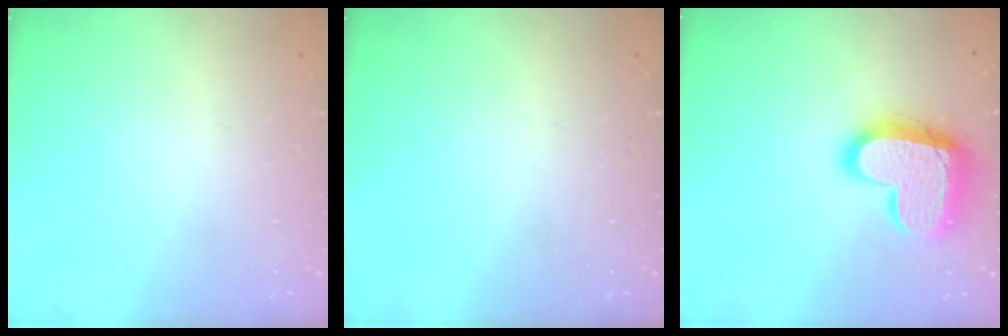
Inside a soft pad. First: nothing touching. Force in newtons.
{"total": 0.0}
{"total": 18.4, "press": 18.3, "slide": 1.7}